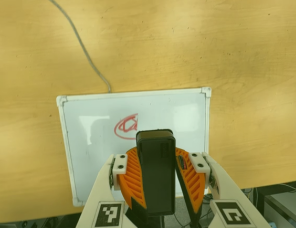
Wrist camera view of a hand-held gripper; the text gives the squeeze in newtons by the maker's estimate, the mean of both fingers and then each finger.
{"total": 9.9, "left": 10.2, "right": 9.5}